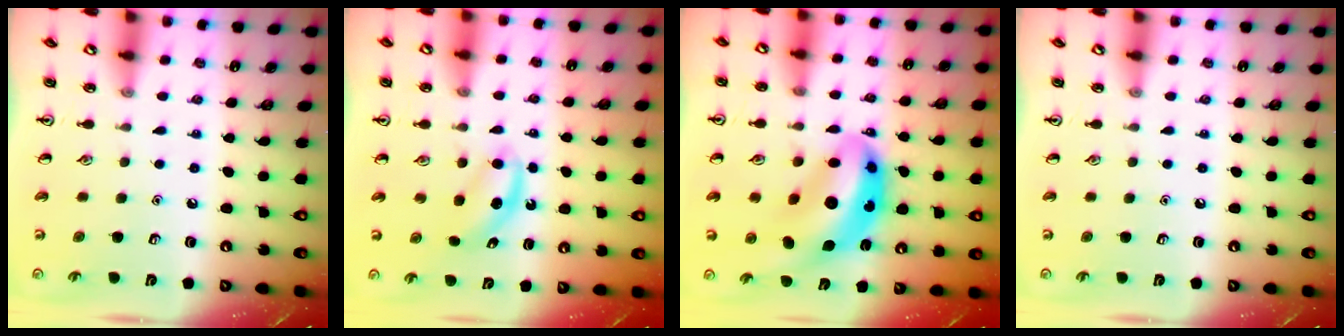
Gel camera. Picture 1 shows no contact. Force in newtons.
{"total": 4.2, "press": 4.2, "slide": 0.8}
{"total": 13.6, "press": 12.9, "slide": 4.3}
{"total": 0.0}